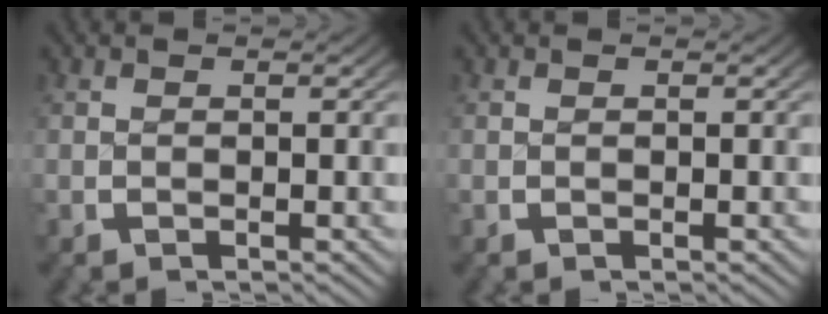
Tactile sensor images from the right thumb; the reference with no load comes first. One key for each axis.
{"total": 0.0}